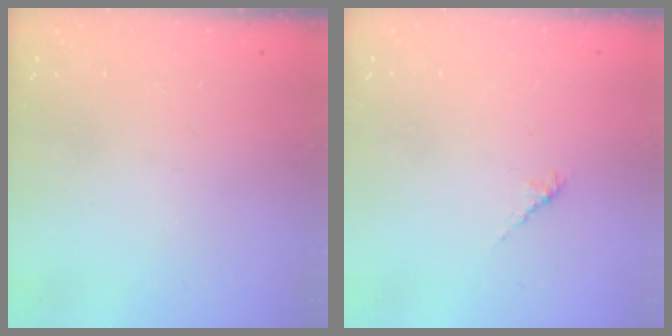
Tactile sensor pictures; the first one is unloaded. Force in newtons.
{"total": 2.6, "press": 2.4, "slide": 0.7}